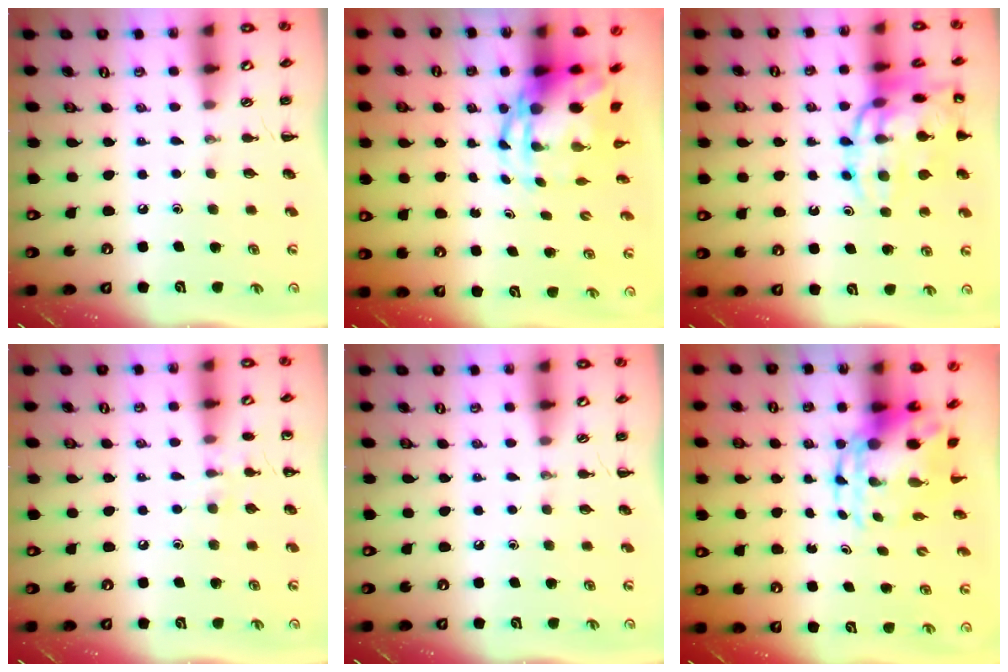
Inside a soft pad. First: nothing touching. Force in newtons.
{"total": 6.7, "press": 6.4, "slide": 1.9}
{"total": 18.1, "press": 18.0, "slide": 1.8}
{"total": 5.0, "press": 4.7, "slide": 1.7}
{"total": 0.0}
{"total": 6.5, "press": 6.4, "slide": 1.3}